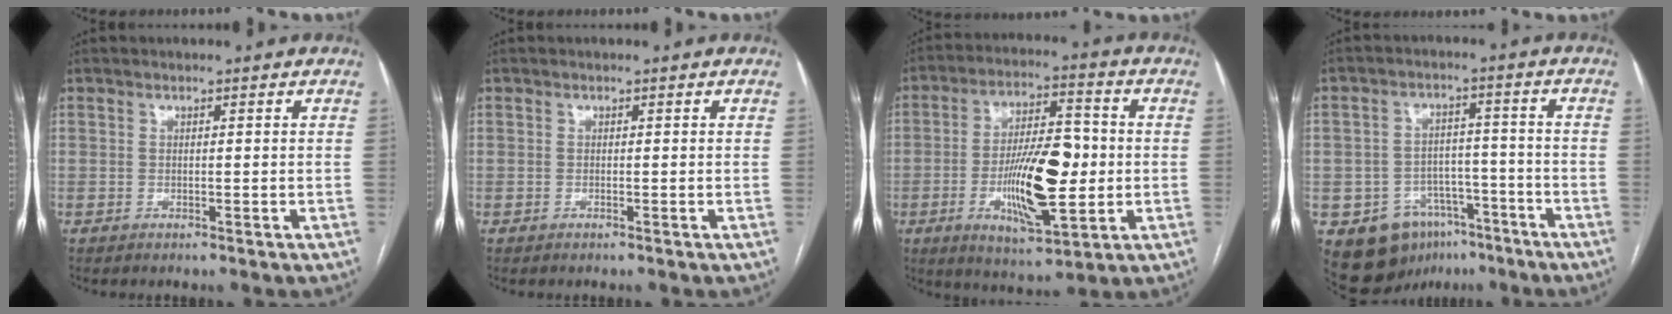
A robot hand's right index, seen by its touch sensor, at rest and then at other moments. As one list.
[{"total": 0.0}, {"total": 14.9, "force": [-2.2, 4.4, 14.1], "torque": [-0.250, 0.004, -0.030]}, {"total": 10.8, "force": [-6.2, 8.1, 3.5], "torque": [-0.049, 0.031, -0.084]}]